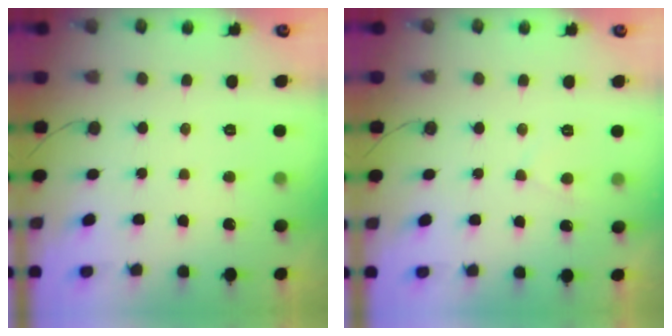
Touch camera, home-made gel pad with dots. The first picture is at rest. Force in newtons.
{"total": 2.3, "press": 2.3, "slide": 0.4}